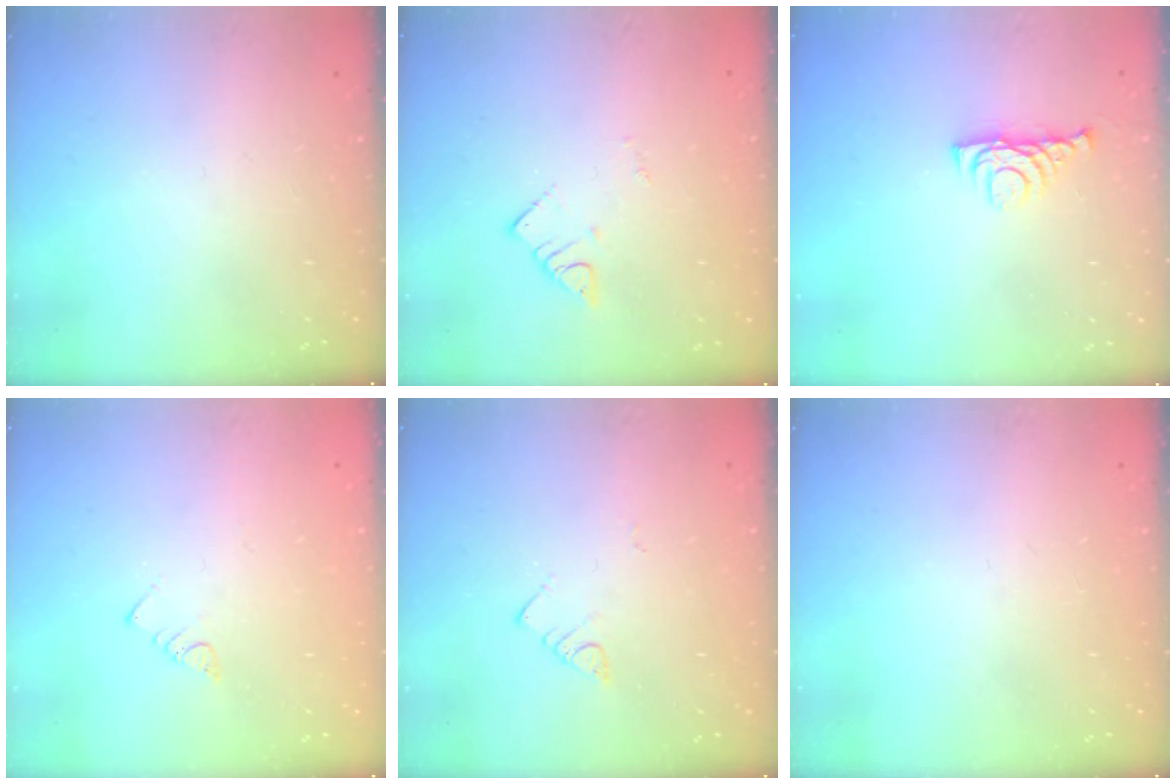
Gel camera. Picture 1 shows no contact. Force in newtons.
{"total": 2.7, "press": 2.7, "slide": 0.1}
{"total": 5.5, "press": 5.4, "slide": 1.1}
{"total": 3.0, "press": 3.0, "slide": 0.2}
{"total": 2.7, "press": 2.6, "slide": 0.5}
{"total": 0.7, "press": 0.6, "slide": 0.1}